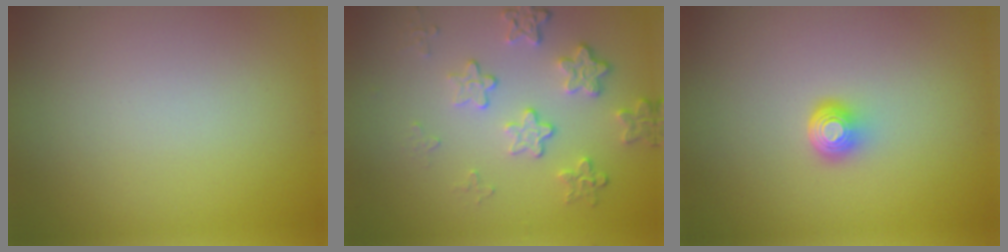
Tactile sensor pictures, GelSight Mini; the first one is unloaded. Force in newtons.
{"total": 4.1, "press": 3.1, "slide": 2.6}
{"total": 2.0, "press": 1.3, "slide": 1.6}